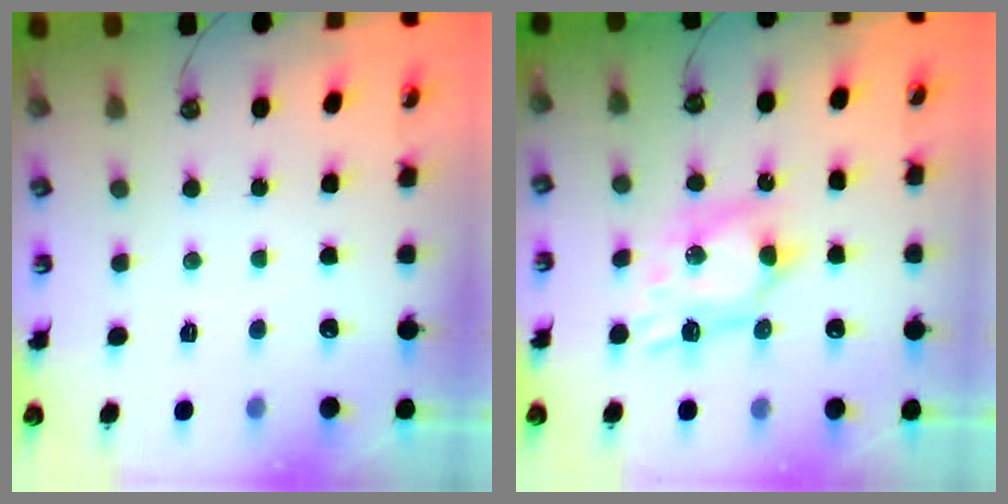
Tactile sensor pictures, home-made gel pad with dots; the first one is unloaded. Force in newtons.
{"total": 8.3, "press": 8.3, "slide": 0.5}